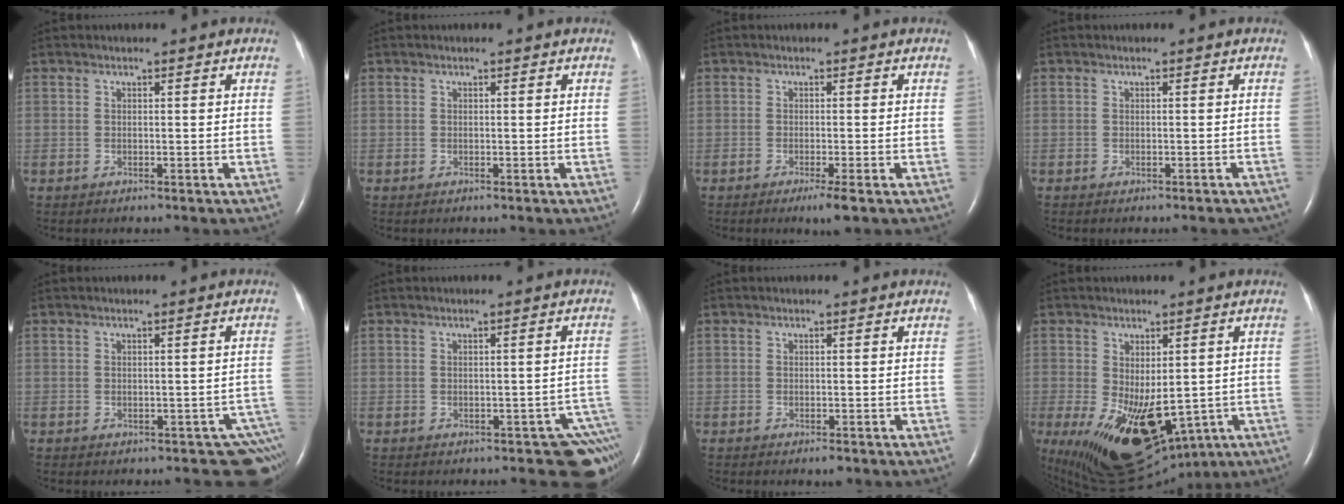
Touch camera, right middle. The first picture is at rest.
{"total": 0.0}
{"total": 2.6, "force": [-1.5, 0.0, 2.1], "torque": [-0.035, -0.008, -0.024]}
{"total": 3.0, "force": [-2.6, 1.0, 1.0], "torque": [-0.010, -0.003, -0.028]}
{"total": 4.4, "force": [-3.1, 2.1, 2.3], "torque": [-0.005, 0.011, -0.035]}
{"total": 5.8, "force": [-4.1, 2.1, 3.4], "torque": [-0.017, 0.009, -0.047]}
{"total": 2.4, "force": [-1.4, 0.7, 1.8], "torque": [-0.026, -0.004, -0.017]}
{"total": 18.9, "force": [-7.0, 10.0, 14.4], "torque": [-0.237, -0.031, -0.081]}